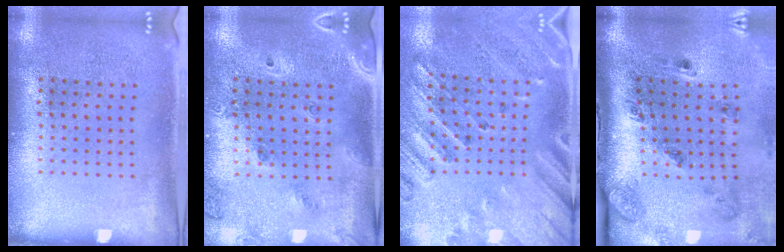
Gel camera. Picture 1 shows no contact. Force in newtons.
{"total": 1.6, "press": 1.4, "slide": 0.8}
{"total": 2.5, "press": 2.2, "slide": 1.3}
{"total": 2.9, "press": 1.8, "slide": 2.2}